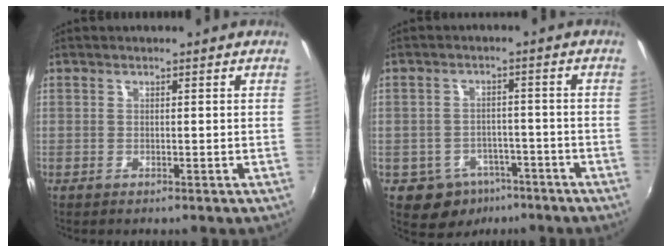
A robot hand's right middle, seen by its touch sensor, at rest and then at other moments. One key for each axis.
{"total": 7.5, "fx": -4.6, "fy": 5.6, "fz": 1.8, "tx": -0.045, "ty": 0.014, "tz": -0.054}